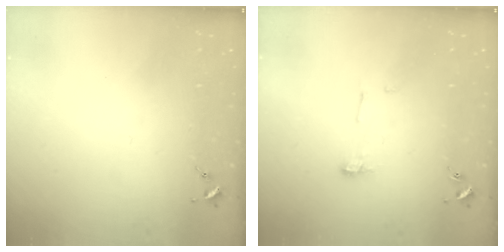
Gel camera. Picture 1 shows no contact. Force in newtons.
{"total": 4.3, "press": 4.3, "slide": 0.4}